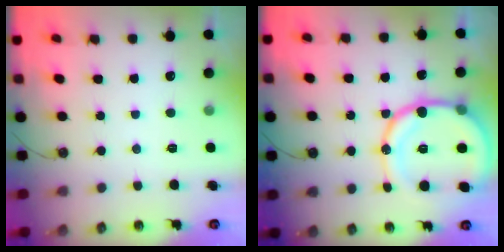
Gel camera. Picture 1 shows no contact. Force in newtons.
{"total": 18.8, "press": 18.5, "slide": 3.4}